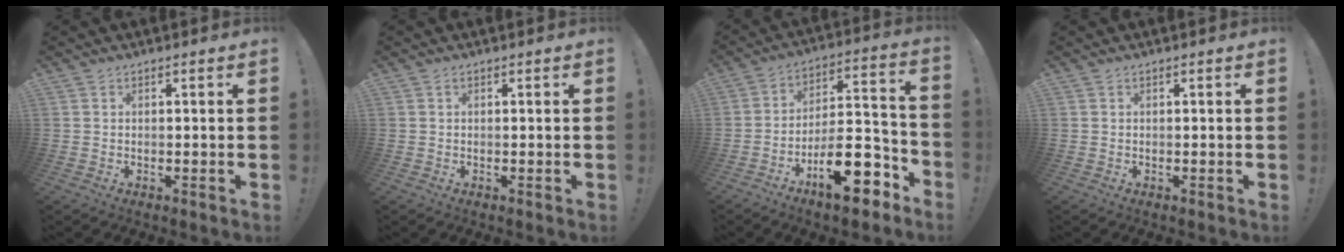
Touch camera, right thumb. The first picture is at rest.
{"total": 0.0}
{"total": 18.8, "force": [-10.4, 7.7, 13.5], "torque": [-0.192, 0.068, -0.164]}
{"total": 0.0}